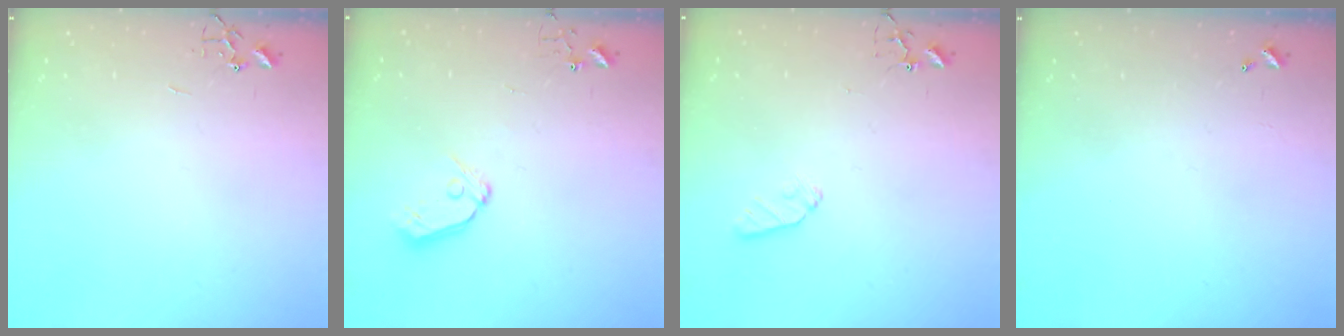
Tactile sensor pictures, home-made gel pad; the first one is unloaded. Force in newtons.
{"total": 8.4, "press": 8.4, "slide": 0.8}
{"total": 6.1, "press": 6.1, "slide": 0.8}
{"total": 0.0}